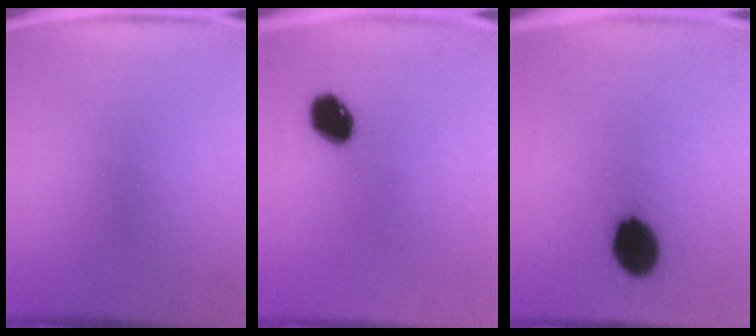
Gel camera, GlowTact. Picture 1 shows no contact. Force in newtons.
{"total": 7.7}
{"total": 10.8}